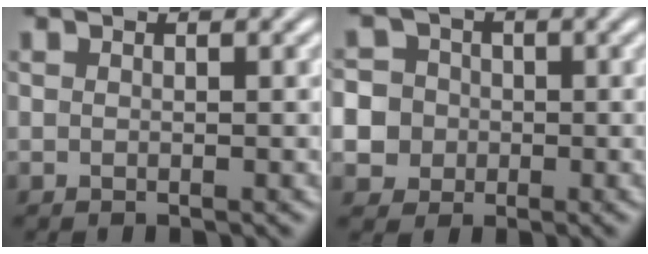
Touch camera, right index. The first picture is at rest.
{"total": 9.8, "force": [-1.7, 9.2, 3.0], "torque": [-0.095, -0.042, -0.026]}